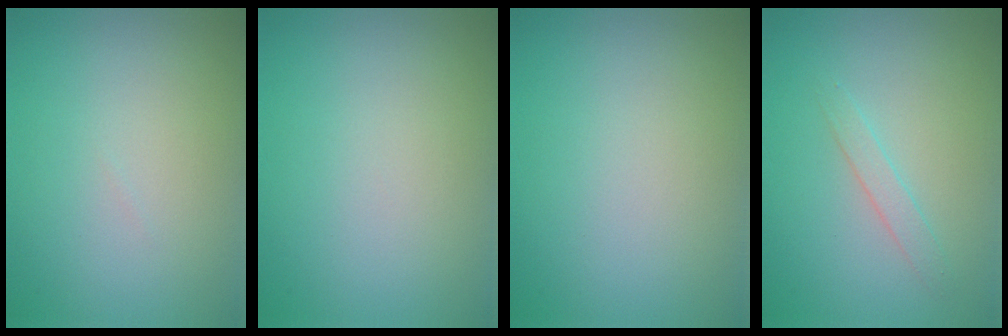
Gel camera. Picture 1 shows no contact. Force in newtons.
{"total": 0.0}
{"total": 0.0}
{"total": 1.3, "press": 1.3, "slide": 0.1}